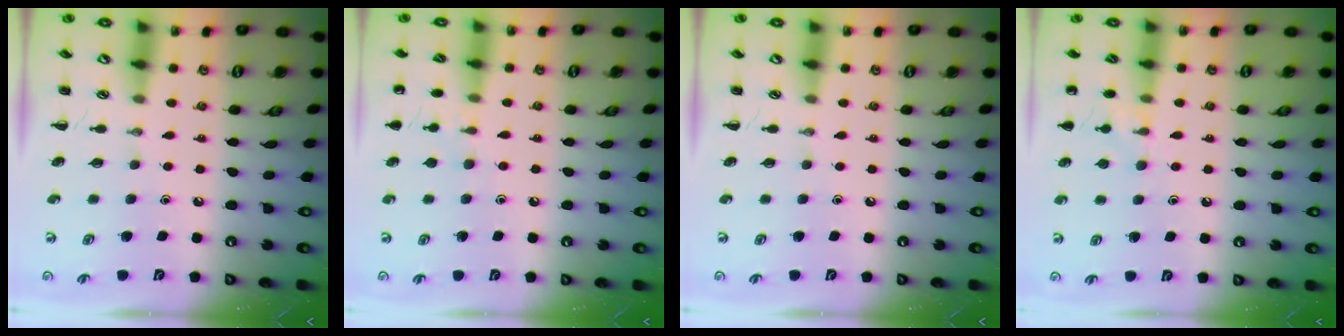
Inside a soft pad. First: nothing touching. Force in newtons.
{"total": 6.5, "press": 6.3, "slide": 1.7}
{"total": 0.0}
{"total": 9.0, "press": 8.7, "slide": 2.4}